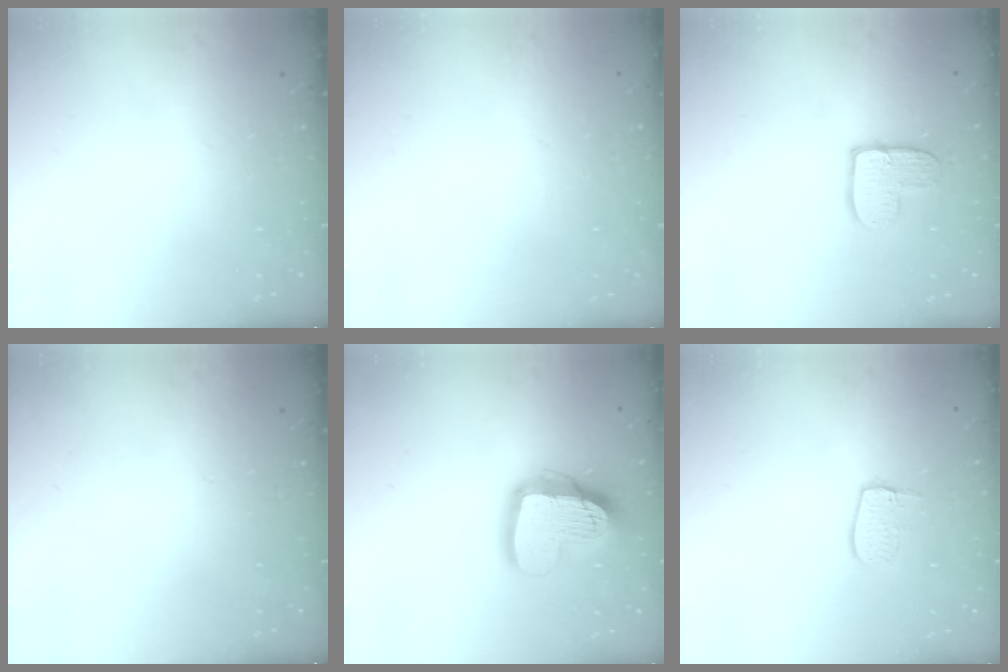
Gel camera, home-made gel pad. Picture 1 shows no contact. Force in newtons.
{"total": 0.0}
{"total": 9.4, "press": 9.3, "slide": 0.7}
{"total": 0.0}
{"total": 17.4, "press": 17.3, "slide": 1.5}
{"total": 7.2, "press": 7.2, "slide": 0.3}